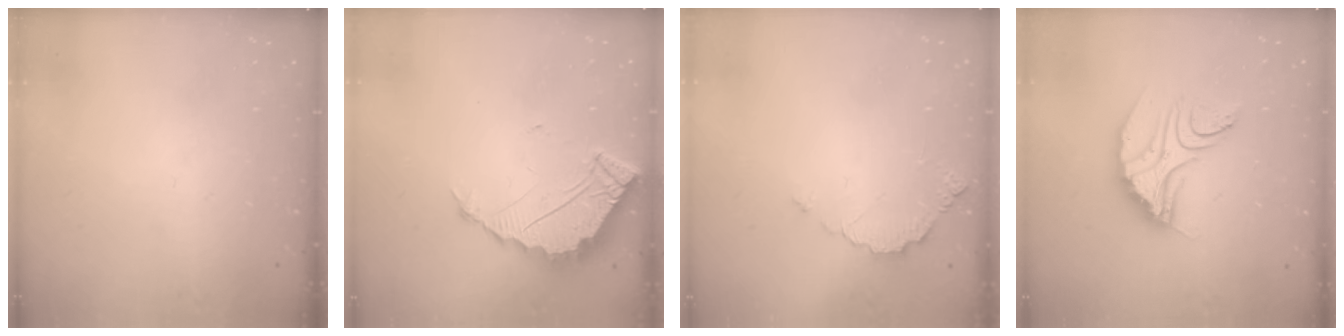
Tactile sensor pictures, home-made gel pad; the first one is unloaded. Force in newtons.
{"total": 4.9, "press": 4.9, "slide": 0.1}
{"total": 3.5, "press": 3.5, "slide": 0.2}
{"total": 10.8, "press": 10.8, "slide": 0.8}